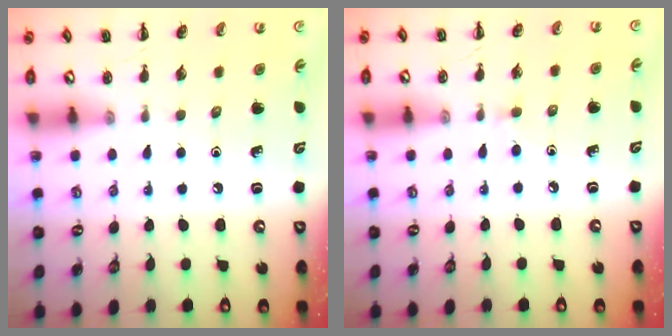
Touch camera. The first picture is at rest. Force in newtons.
{"total": 3.2, "press": 3.0, "slide": 1.2}